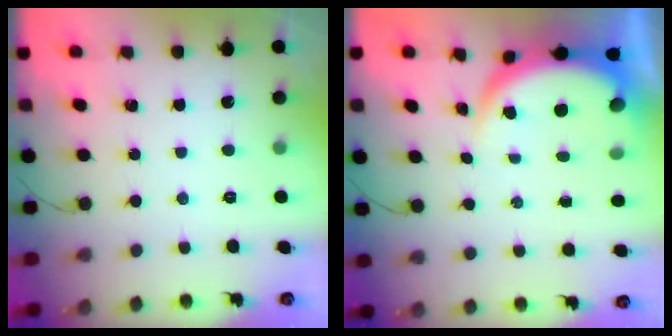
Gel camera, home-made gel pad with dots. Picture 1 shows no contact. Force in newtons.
{"total": 6.9, "press": 6.6, "slide": 1.8}